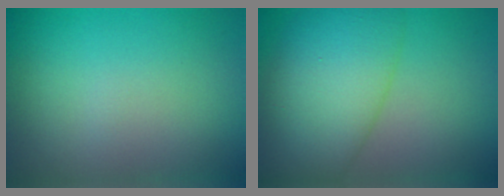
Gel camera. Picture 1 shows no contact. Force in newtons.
{"total": 9.9, "press": 9.9, "slide": 0.3}